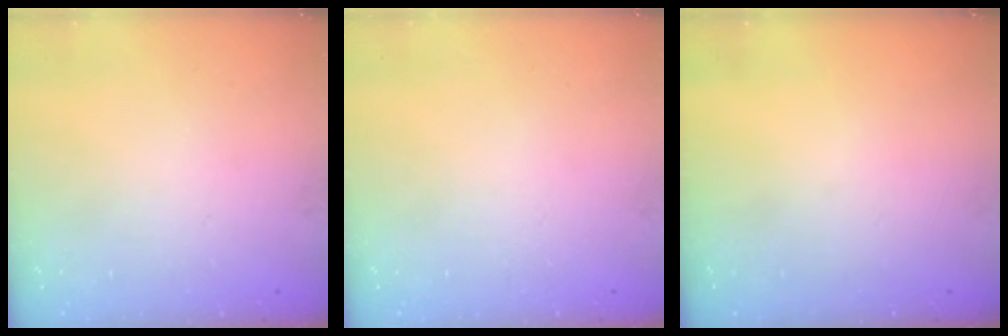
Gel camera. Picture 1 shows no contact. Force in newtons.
{"total": 0.0}
{"total": 0.0}